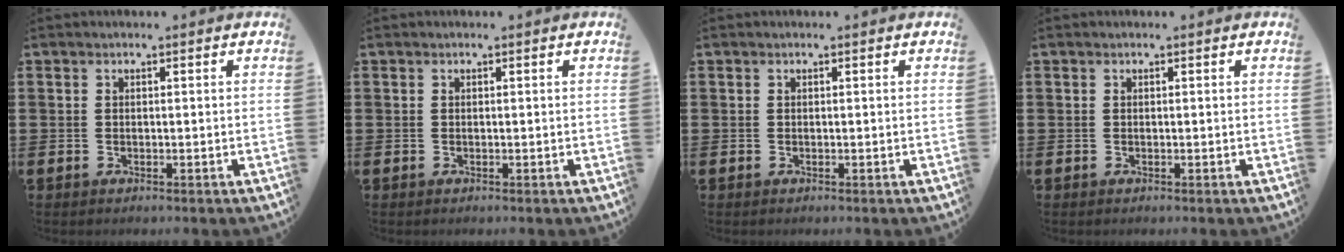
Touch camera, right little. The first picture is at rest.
{"total": 0.0}
{"total": 0.0}
{"total": 0.0}